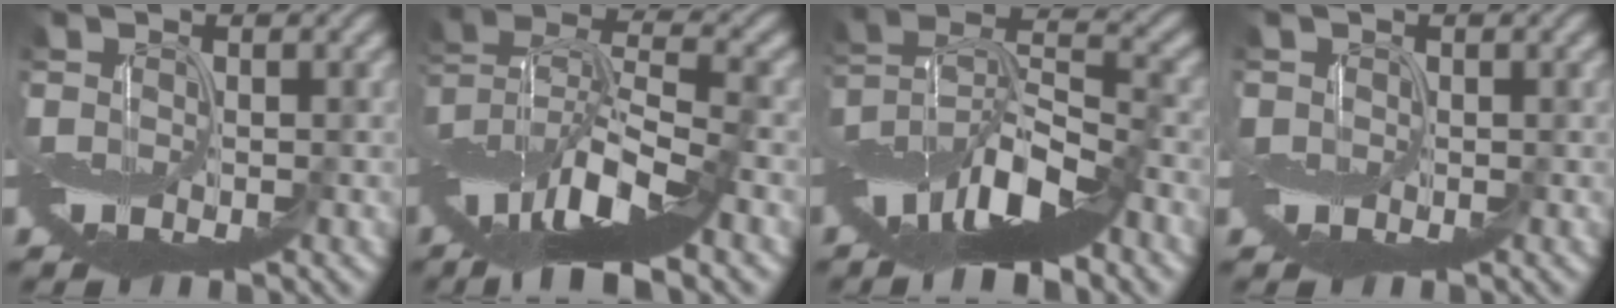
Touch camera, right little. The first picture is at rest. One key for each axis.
{"total": 12.1, "fx": -6.3, "fy": 3.3, "fz": 9.8, "tx": -0.182, "ty": 0.008, "tz": -0.120}
{"total": 11.5, "fx": -6.7, "fy": 3.6, "fz": 8.6, "tx": -0.152, "ty": 0.013, "tz": -0.132}
{"total": 1.1, "fx": 0.0, "fy": 1.1, "fz": -0.1, "tx": 0.002, "ty": 0.001, "tz": -0.002}